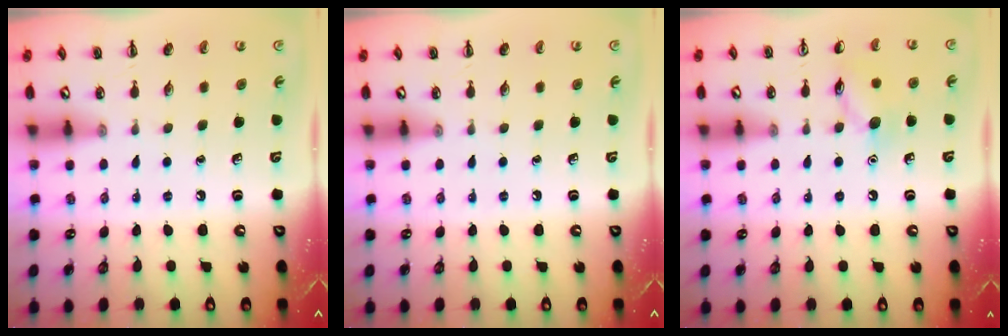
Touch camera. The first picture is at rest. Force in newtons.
{"total": 0.0}
{"total": 8.1, "press": 8.1, "slide": 0.7}